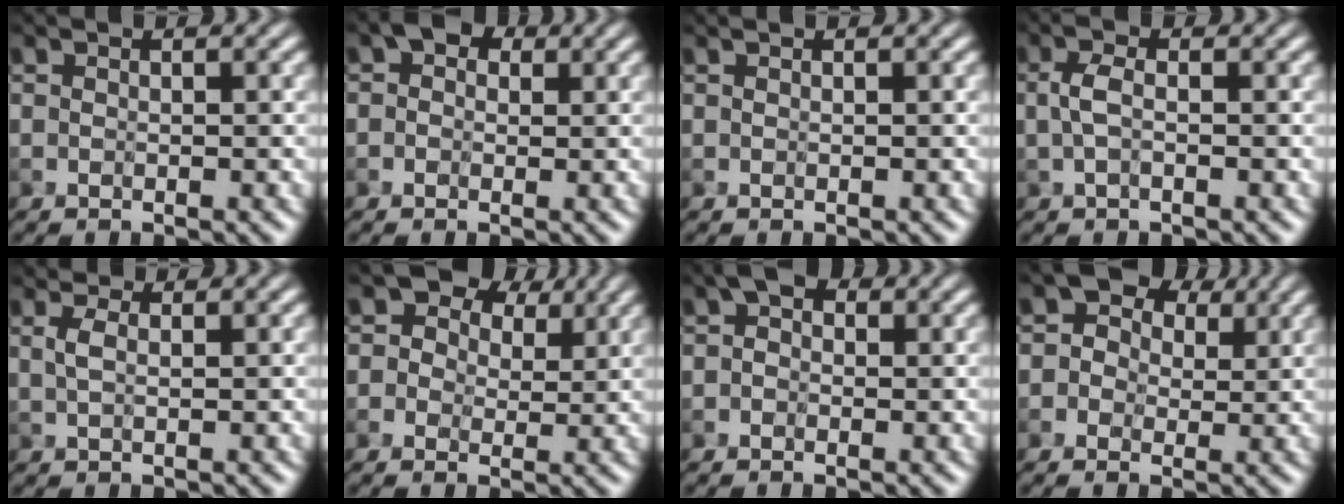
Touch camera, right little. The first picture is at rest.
{"total": 2.6, "force": [1.2, 1.7, 1.6], "torque": [-0.020, 0.006, 0.002]}
{"total": 0.0}
{"total": 2.0, "force": [-0.1, 0.8, 1.8], "torque": [-0.045, 0.003, -0.003]}
{"total": 1.5, "force": [0.6, 0.8, 1.1], "torque": [-0.028, 0.002, 0.014]}
{"total": 6.6, "force": [3.7, 4.6, 2.9], "torque": [-0.040, 0.013, 0.035]}
{"total": 2.0, "force": [0.7, 1.3, 1.3], "torque": [-0.017, 0.006, -0.004]}
{"total": 5.0, "force": [2.0, 3.8, 2.5], "torque": [-0.023, 0.009, -0.001]}